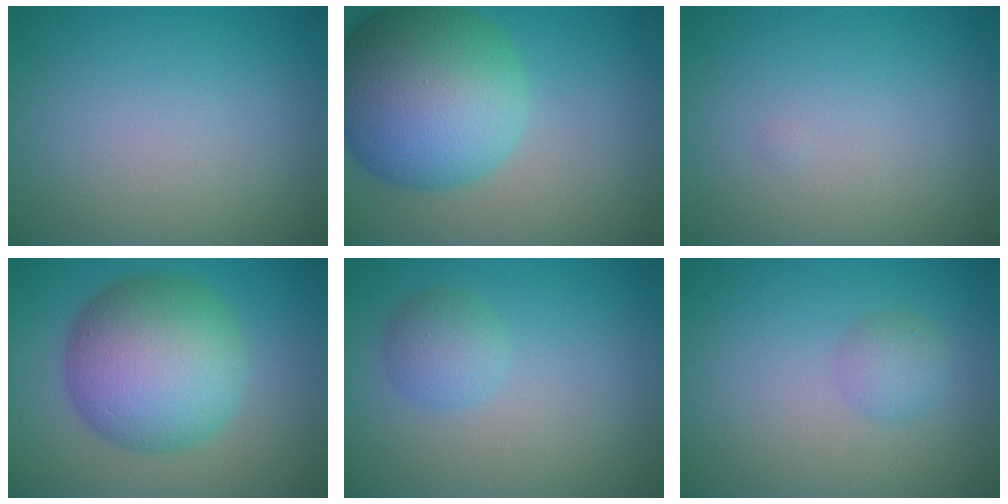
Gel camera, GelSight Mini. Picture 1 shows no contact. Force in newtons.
{"total": 13.1, "press": 13.1, "slide": 0.3}
{"total": 0.0}
{"total": 10.6, "press": 10.6, "slide": 0.3}
{"total": 2.3, "press": 2.3, "slide": 0.1}
{"total": 1.7, "press": 1.7, "slide": 0.1}